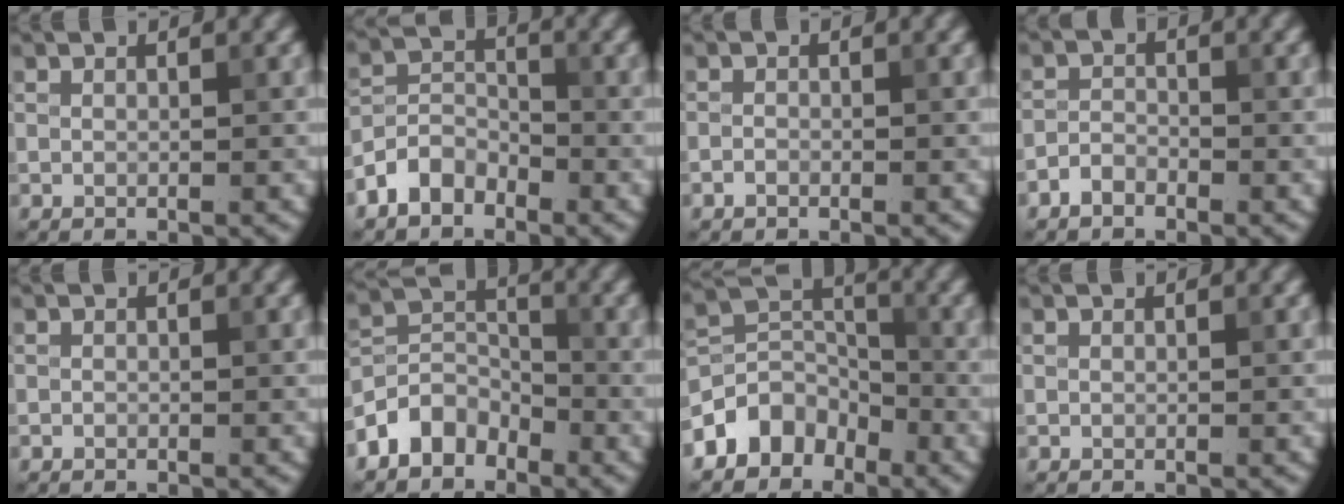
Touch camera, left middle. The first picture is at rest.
{"total": 3.7, "force": [-2.5, 2.3, 1.4], "torque": [-0.026, 0.008, -0.058]}
{"total": 0.7, "force": [-0.5, 0.4, 0.3], "torque": [-0.003, -0.002, -0.011]}
{"total": 1.7, "force": [-1.3, 1.0, 0.7], "torque": [-0.011, 0.005, -0.028]}
{"total": 0.0}
{"total": 4.3, "force": [-2.9, 2.9, 1.5], "torque": [-0.026, 0.006, -0.063]}
{"total": 5.2, "force": [-3.2, 3.7, 1.7], "torque": [-0.020, 0.005, -0.071]}
{"total": 0.0}